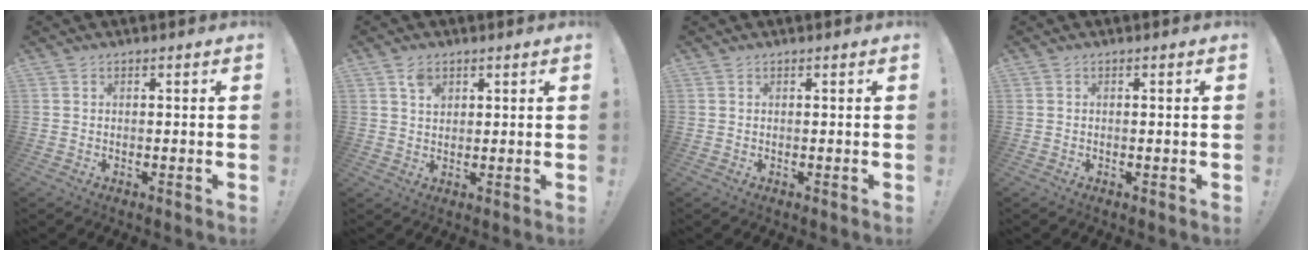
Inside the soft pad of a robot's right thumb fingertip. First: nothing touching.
{"total": 3.7, "force": [2.3, 2.4, 1.7], "torque": [-0.022, -0.007, 0.040]}
{"total": 0.0}
{"total": 0.0}